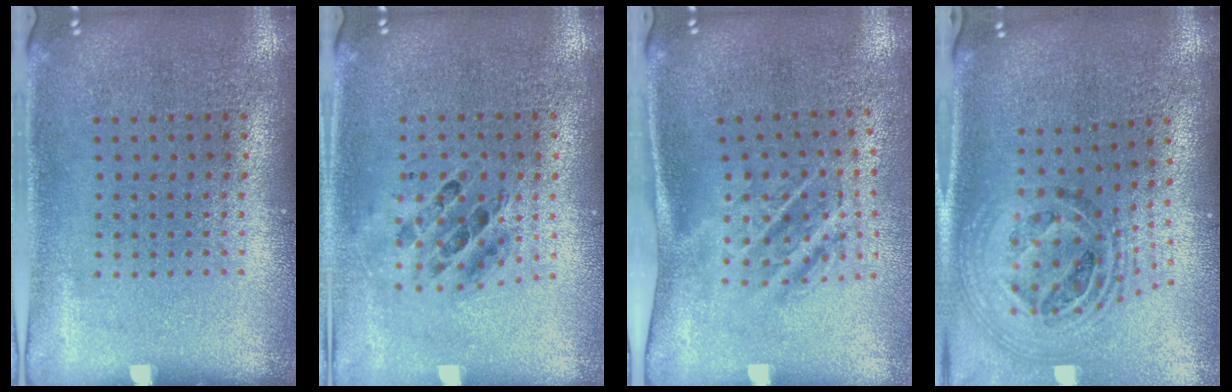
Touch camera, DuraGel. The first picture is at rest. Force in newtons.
{"total": 0.5, "press": 0.5, "slide": 0.2}
{"total": 1.8, "press": 1.2, "slide": 1.3}
{"total": 1.9, "press": 1.6, "slide": 1.1}